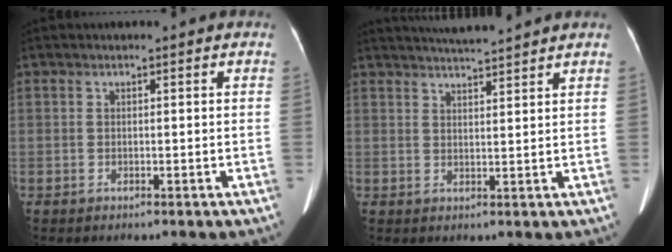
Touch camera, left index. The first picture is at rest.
{"total": 6.4, "force": [6.0, -0.9, 2.1], "torque": [-0.039, 0.015, 0.093]}